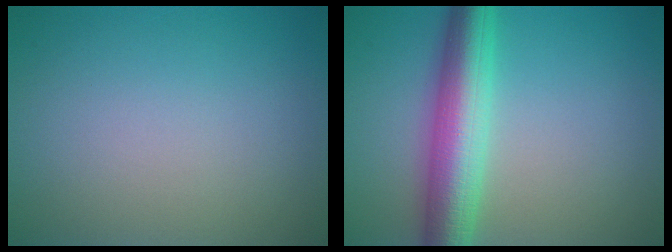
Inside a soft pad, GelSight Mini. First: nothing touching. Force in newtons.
{"total": 7.1, "press": 7.1, "slide": 0.1}